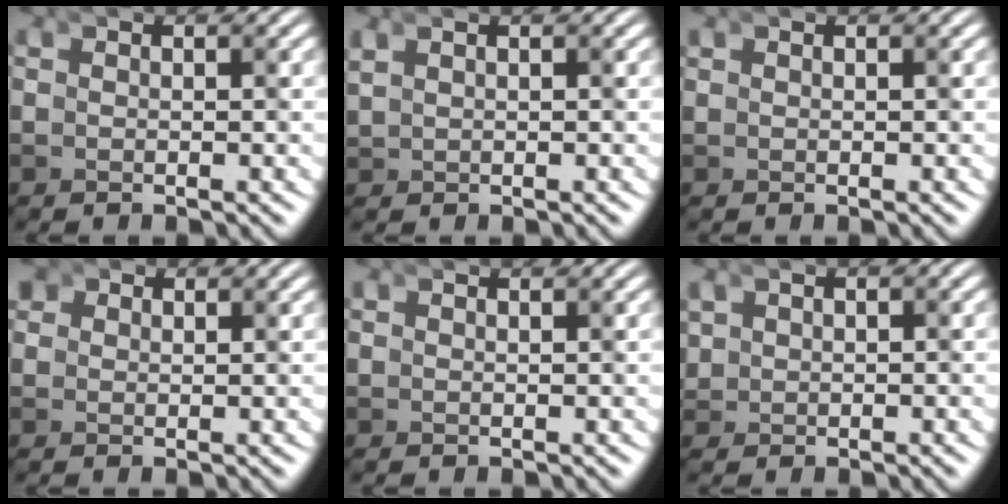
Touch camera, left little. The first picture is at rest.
{"total": 1.2, "force": [0.4, 0.9, 0.5], "torque": [-0.021, -0.003, 0.015]}
{"total": 0.0}
{"total": 1.7, "force": [0.7, -0.7, -1.4], "torque": [0.002, -0.016, 0.025]}
{"total": 0.8, "force": [0.8, 0.3, -0.1], "torque": [0.002, 0.002, 0.010]}
{"total": 1.5, "force": [0.7, 1.3, 0.2], "torque": [-0.015, -0.007, 0.018]}